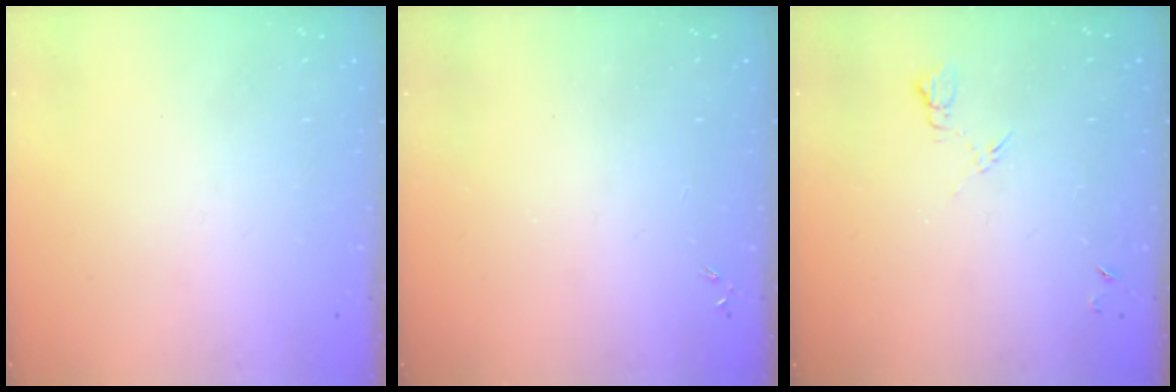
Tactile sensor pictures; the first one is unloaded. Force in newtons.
{"total": 1.1, "press": 0.9, "slide": 0.5}
{"total": 5.2, "press": 5.1, "slide": 0.7}